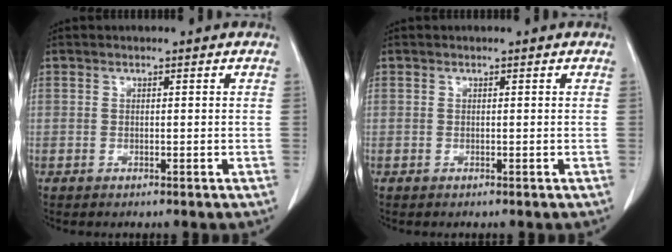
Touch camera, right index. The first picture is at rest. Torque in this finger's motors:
{"motor_torque": [0.00, 0.00, 0.00, 0.00]}